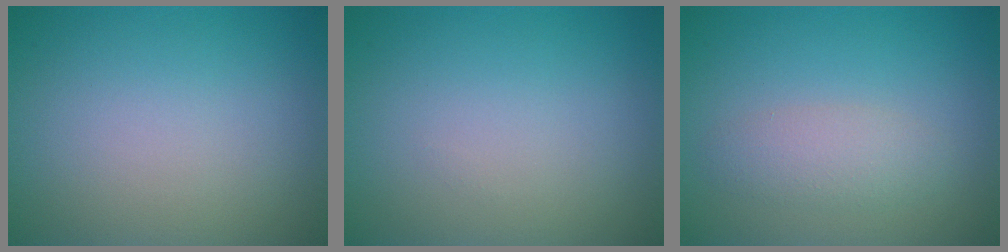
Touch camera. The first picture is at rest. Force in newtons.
{"total": 0.0}
{"total": 2.3, "press": 2.3, "slide": 0.2}